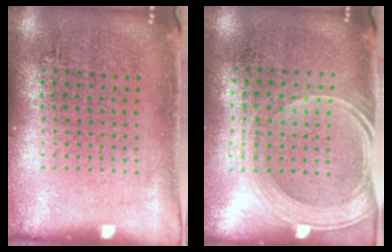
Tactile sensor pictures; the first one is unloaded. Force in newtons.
{"total": 2.0, "press": 1.7, "slide": 1.1}